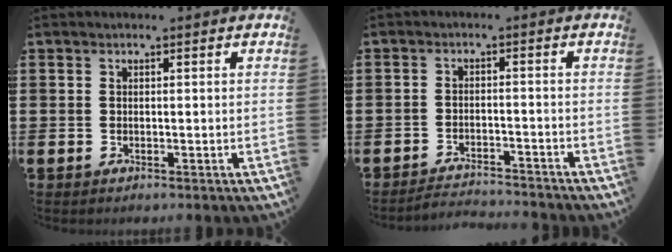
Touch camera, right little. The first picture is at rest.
{"total": 2.4, "force": [-2.4, -0.1, 0.0], "torque": [-0.004, 0.003, -0.051]}